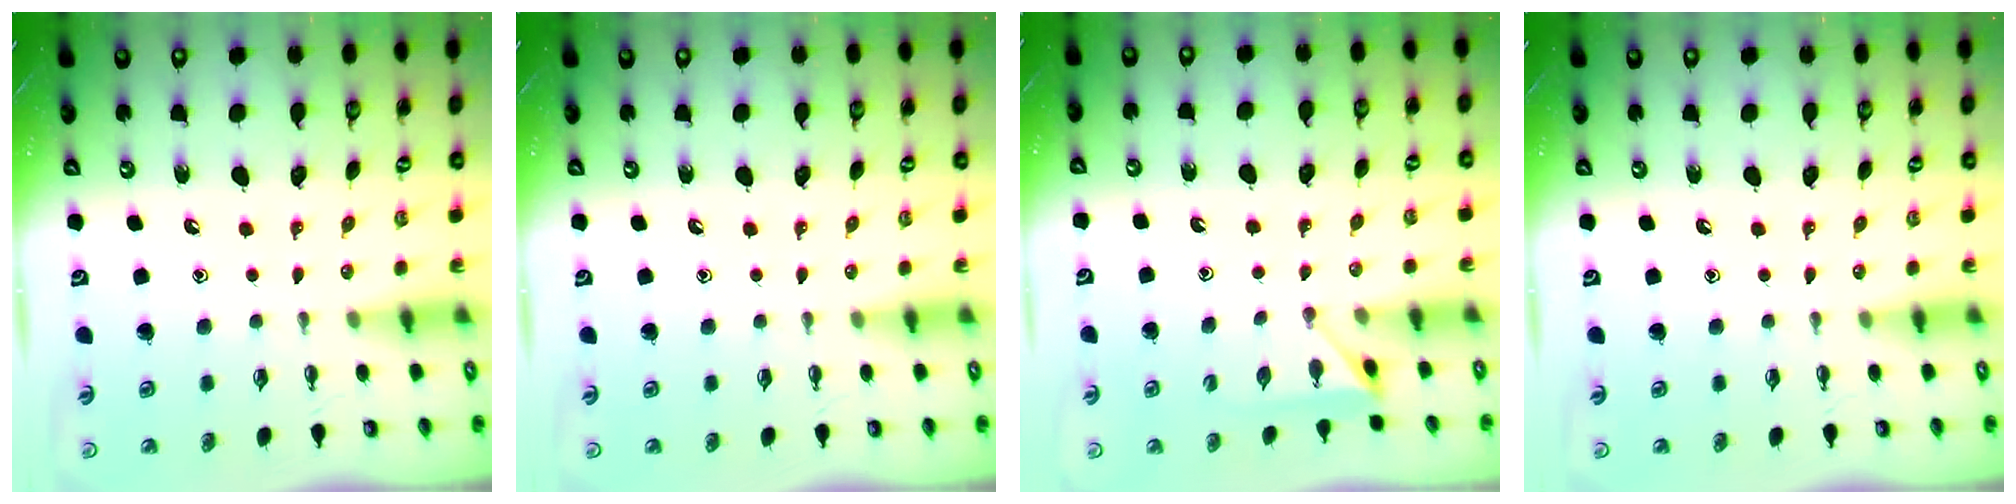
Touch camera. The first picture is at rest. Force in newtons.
{"total": 0.0}
{"total": 3.0, "press": 3.0, "slide": 0.4}
{"total": 0.0}